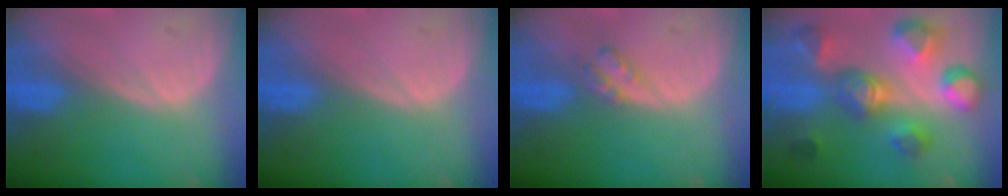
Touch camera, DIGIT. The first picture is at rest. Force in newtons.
{"total": 0.0}
{"total": 2.4, "press": 2.4, "slide": 0.2}
{"total": 10.7, "press": 10.0, "slide": 3.7}